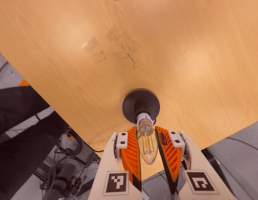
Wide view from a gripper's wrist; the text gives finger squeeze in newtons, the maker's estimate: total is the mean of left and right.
{"total": 12.9, "left": 11.9, "right": 13.8}